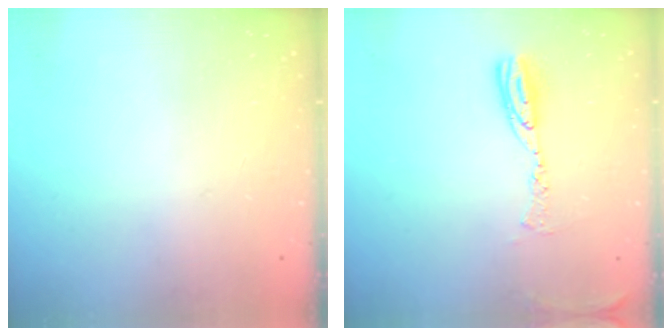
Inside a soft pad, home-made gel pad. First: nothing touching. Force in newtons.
{"total": 8.3, "press": 8.3, "slide": 0.8}